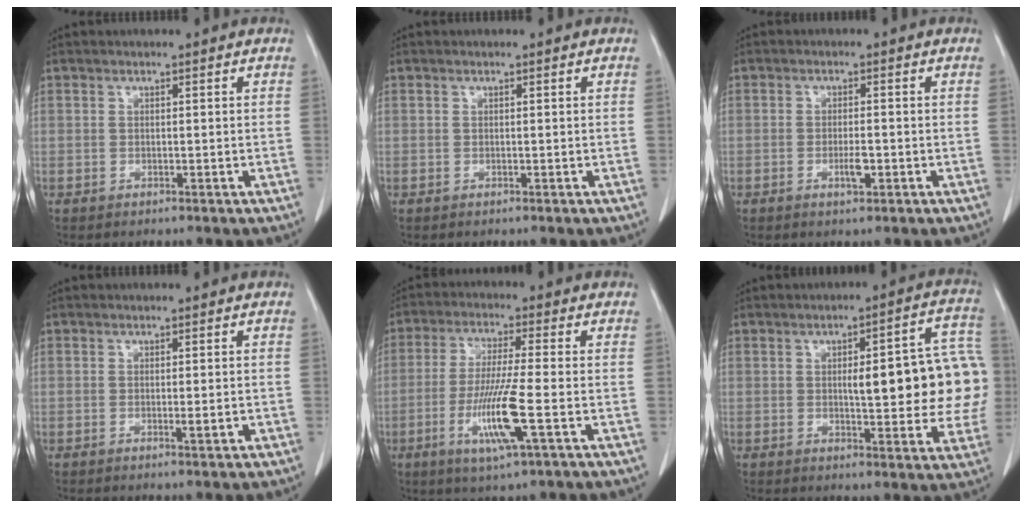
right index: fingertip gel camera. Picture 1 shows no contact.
{"total": 0.0}
{"total": 2.4, "force": [-0.9, 0.5, 2.2], "torque": [-0.039, -0.001, -0.013]}
{"total": 1.6, "force": [-0.5, 0.1, 1.6], "torque": [-0.022, -0.004, -0.006]}
{"total": 10.1, "force": [-3.1, -0.2, 9.6], "torque": [-0.190, -0.018, -0.062]}
{"total": 16.0, "force": [0.6, 4.4, 15.4], "torque": [-0.163, 0.032, 0.011]}